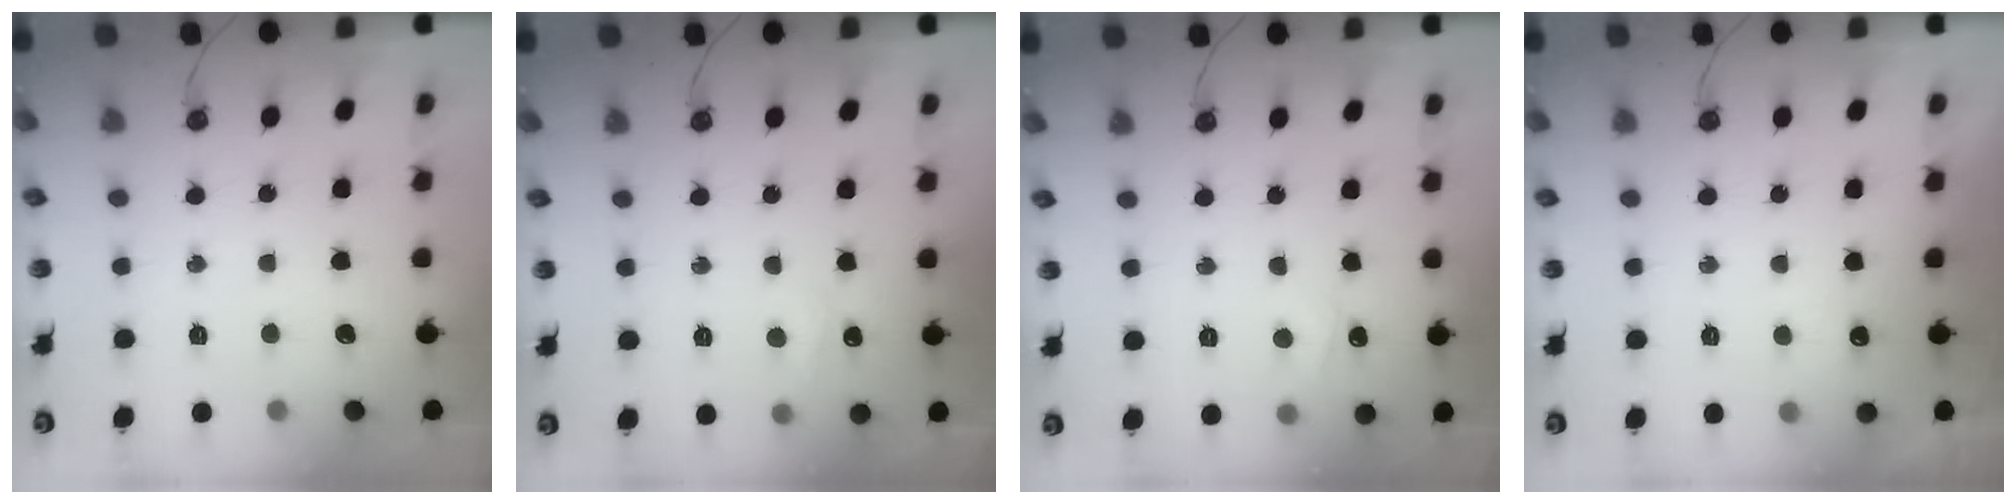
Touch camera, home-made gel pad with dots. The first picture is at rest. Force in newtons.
{"total": 4.0, "press": 4.0, "slide": 0.6}
{"total": 3.4, "press": 3.4, "slide": 0.4}
{"total": 3.3, "press": 3.2, "slide": 0.7}